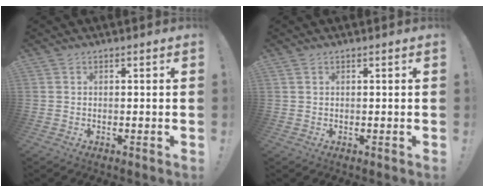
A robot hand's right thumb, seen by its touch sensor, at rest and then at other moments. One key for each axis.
{"total": 0.6, "fx": 0.5, "fy": 0.2, "fz": 0.2, "tx": -0.002, "ty": 0.000, "tz": 0.011}